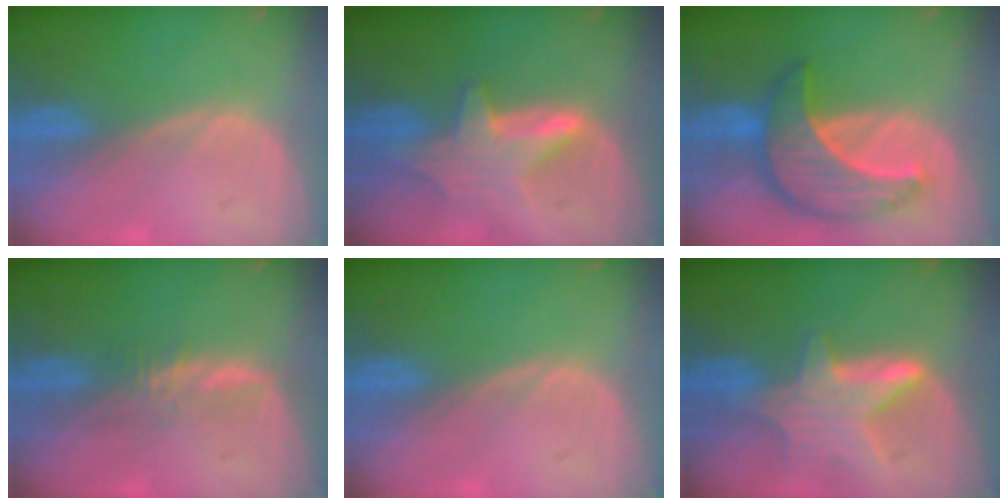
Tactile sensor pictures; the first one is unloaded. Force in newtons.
{"total": 6.9, "press": 6.4, "slide": 2.5}
{"total": 9.7, "press": 9.7, "slide": 0.7}
{"total": 2.4, "press": 2.4, "slide": 0.2}
{"total": 0.0}
{"total": 7.0, "press": 6.7, "slide": 2.0}